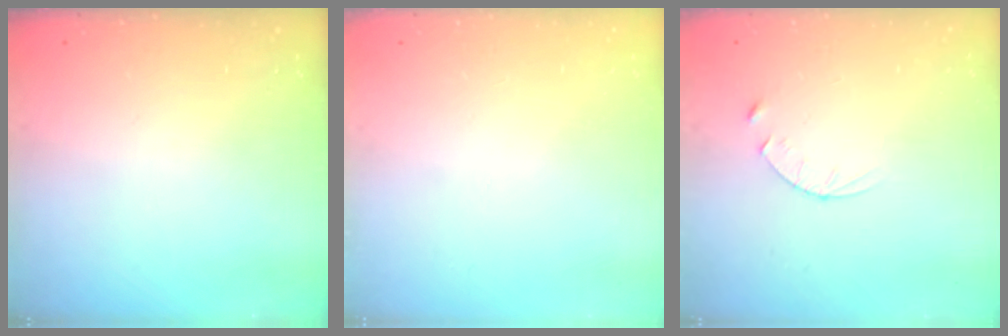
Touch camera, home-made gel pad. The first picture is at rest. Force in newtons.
{"total": 0.0}
{"total": 3.5, "press": 3.5, "slide": 0.4}